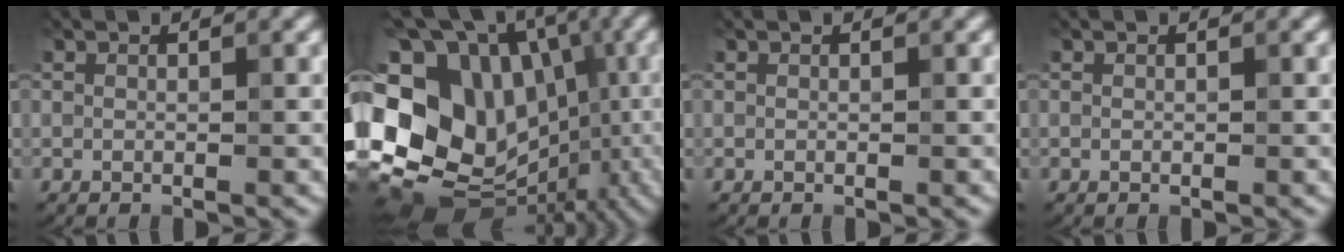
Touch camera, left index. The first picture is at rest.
{"total": 20.0, "force": [-1.4, 16.5, 11.3], "torque": [-0.179, 0.040, -0.023]}
{"total": 0.0}
{"total": 0.0}